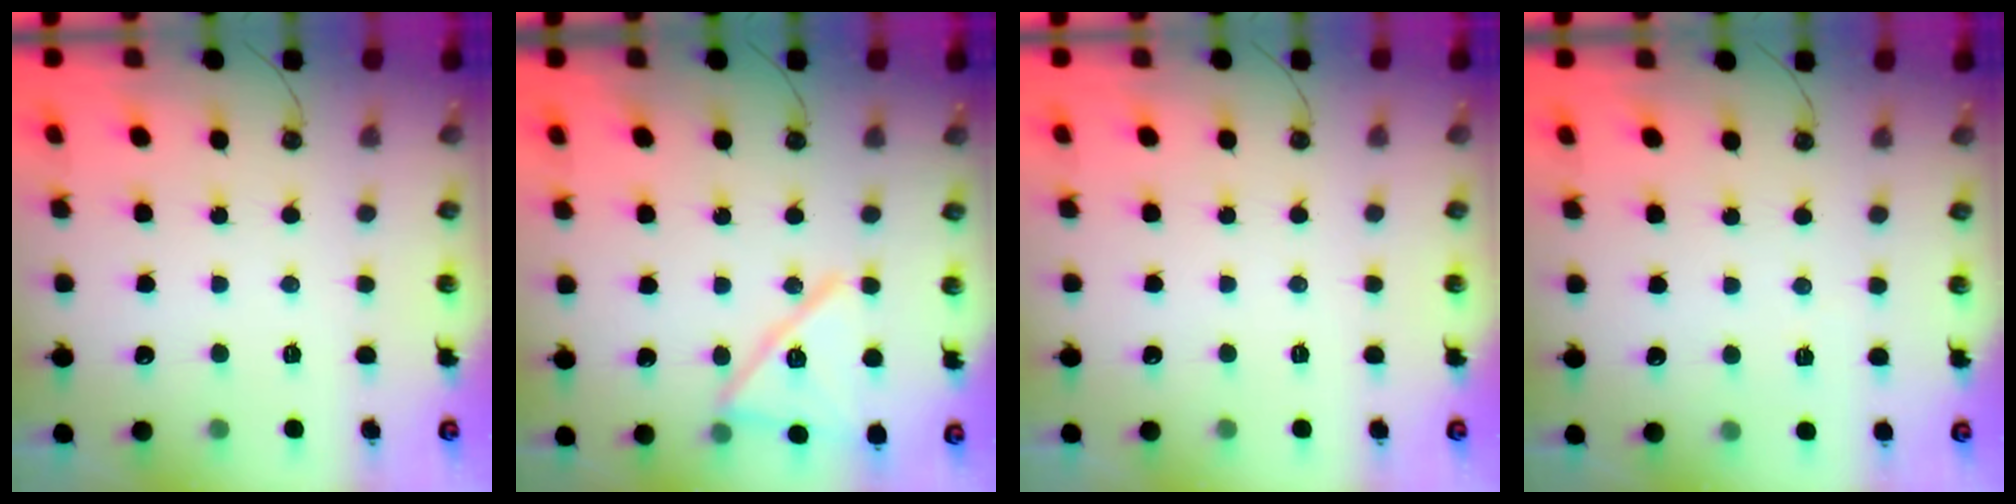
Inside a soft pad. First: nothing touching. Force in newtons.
{"total": 15.1, "press": 14.0, "slide": 5.6}
{"total": 0.0}
{"total": 1.9, "press": 1.7, "slide": 1.0}